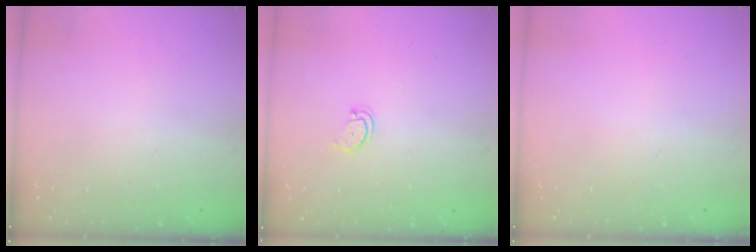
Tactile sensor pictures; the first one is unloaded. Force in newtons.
{"total": 3.0, "press": 3.0, "slide": 0.2}
{"total": 0.0}